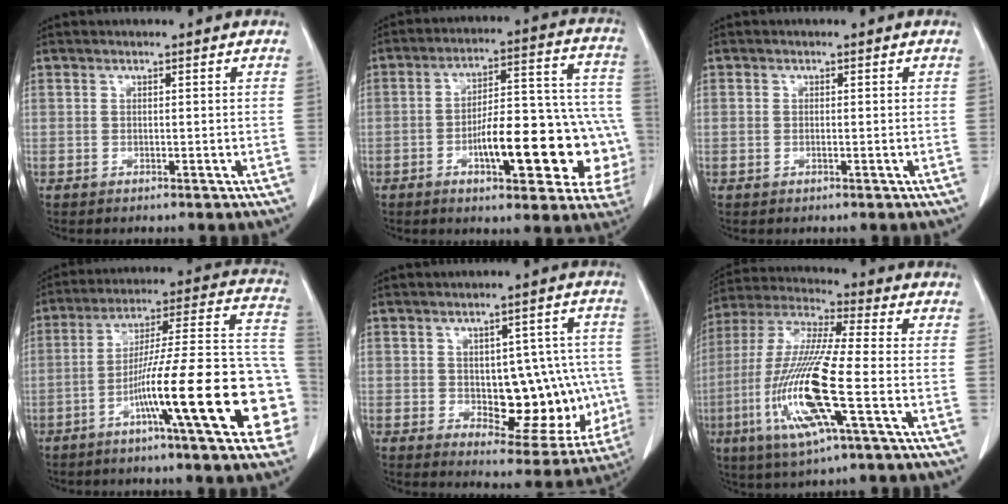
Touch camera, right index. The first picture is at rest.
{"total": 20.1, "force": [-6.0, 6.2, 18.2], "torque": [-0.163, 0.045, -0.066]}
{"total": 0.8, "force": [0.0, 0.5, 0.6], "torque": [-0.014, 0.005, 0.001]}
{"total": 21.8, "force": [-7.9, 1.2, 20.3], "torque": [-0.232, 0.017, -0.121]}
{"total": 14.4, "force": [-1.6, 6.8, 12.6], "torque": [-0.139, 0.025, 0.000]}
{"total": 16.7, "force": [-4.7, 1.1, 15.9], "torque": [-0.340, -0.017, -0.091]}